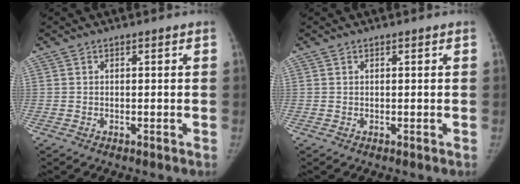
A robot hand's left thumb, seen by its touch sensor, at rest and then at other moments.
{"total": 0.0}